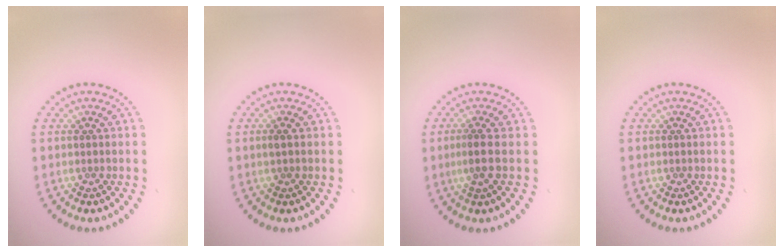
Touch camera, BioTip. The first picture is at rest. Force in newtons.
{"total": 0.8, "press": 0.8, "slide": 0.2}
{"total": 1.7, "press": 1.4, "slide": 0.9}
{"total": 0.0}